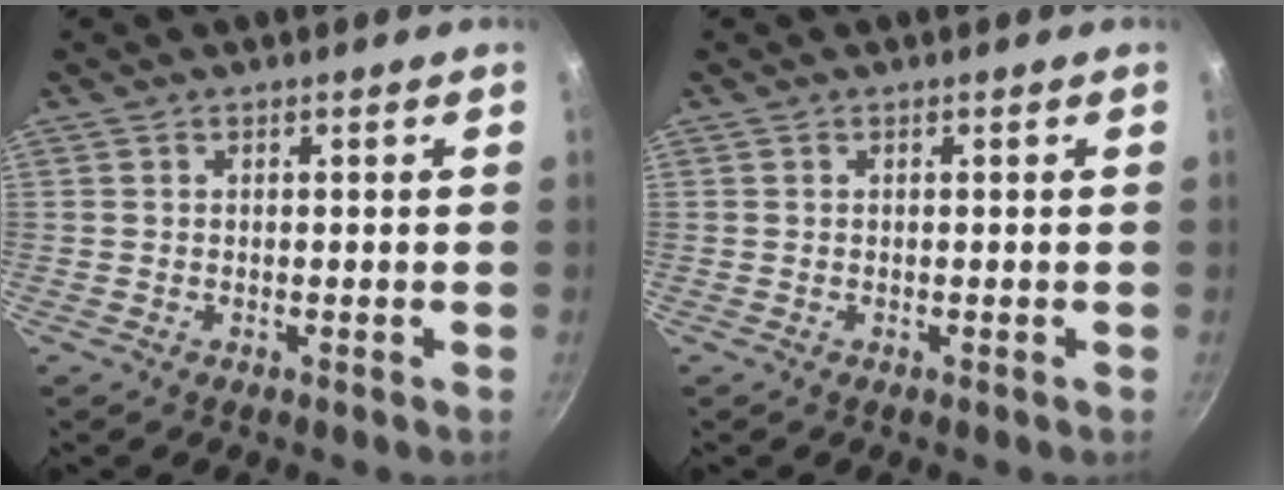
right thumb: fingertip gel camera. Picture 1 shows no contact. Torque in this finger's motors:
{"motor_torque": [0.08, -0.02, 0.12, 0.09, 0.01]}